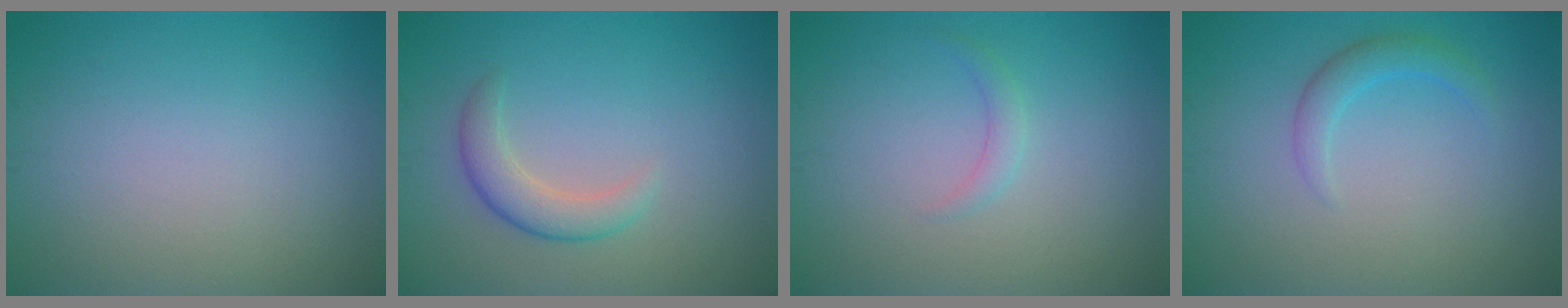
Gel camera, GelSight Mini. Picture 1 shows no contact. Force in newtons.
{"total": 2.7, "press": 2.7, "slide": 0.1}
{"total": 1.1, "press": 1.1, "slide": 0.0}
{"total": 1.9, "press": 1.9, "slide": 0.1}